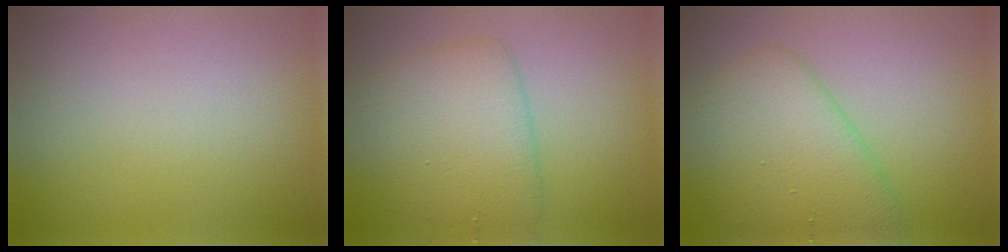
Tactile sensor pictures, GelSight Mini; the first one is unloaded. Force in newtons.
{"total": 5.5, "press": 5.5, "slide": 0.2}
{"total": 6.5, "press": 6.5, "slide": 0.1}